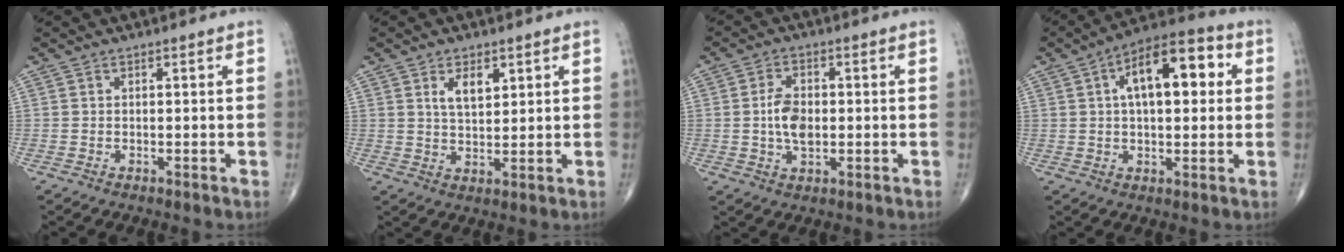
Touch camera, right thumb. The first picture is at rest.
{"total": 5.0, "force": [2.3, 2.5, 3.6], "torque": [-0.049, -0.017, 0.042]}
{"total": 6.3, "force": [-0.2, 3.7, 5.1], "torque": [-0.091, 0.000, -0.004]}
{"total": 14.6, "force": [3.4, 6.9, 12.4], "torque": [-0.171, 0.023, 0.046]}